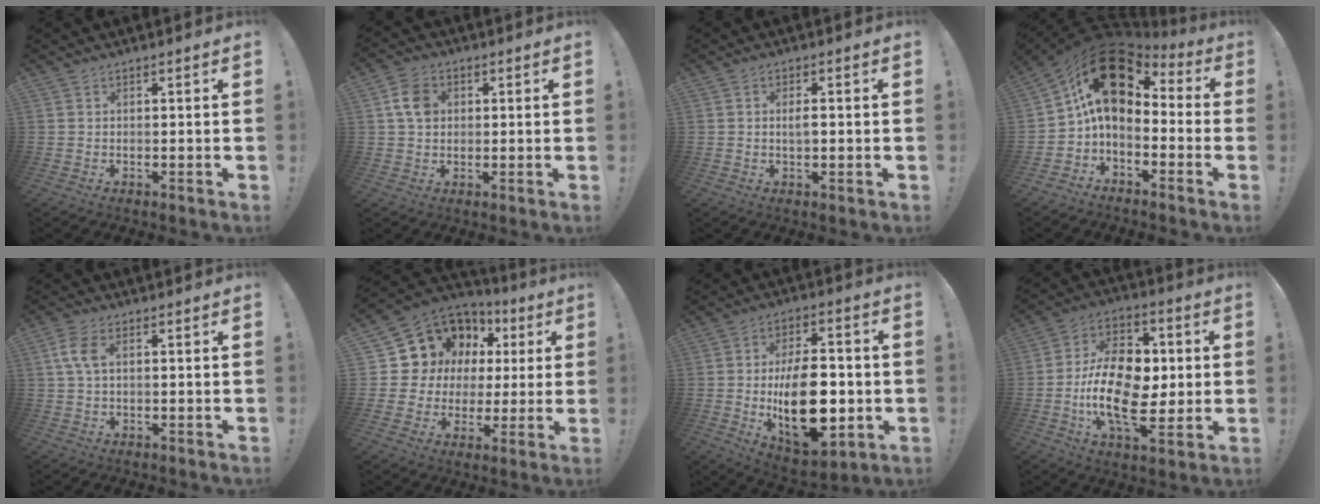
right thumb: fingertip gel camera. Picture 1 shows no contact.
{"total": 7.7, "force": [1.6, 6.1, 4.3], "torque": [-0.073, 0.007, 0.033]}
{"total": 2.3, "force": [0.1, 0.7, 2.2], "torque": [-0.033, 0.001, 0.000]}
{"total": 17.3, "force": [5.2, 10.4, 12.8], "torque": [-0.205, -0.023, 0.096]}
{"total": 5.8, "force": [1.1, 3.3, 4.6], "torque": [-0.093, 0.002, 0.019]}
{"total": 11.8, "force": [6.7, 9.3, 3.0], "torque": [-0.052, -0.058, 0.145]}
{"total": 22.3, "force": [-2.7, 12.5, 18.3], "torque": [-0.302, -0.007, -0.034]}
{"total": 21.6, "force": [-1.7, 12.8, 17.4], "torque": [-0.314, -0.001, -0.027]}